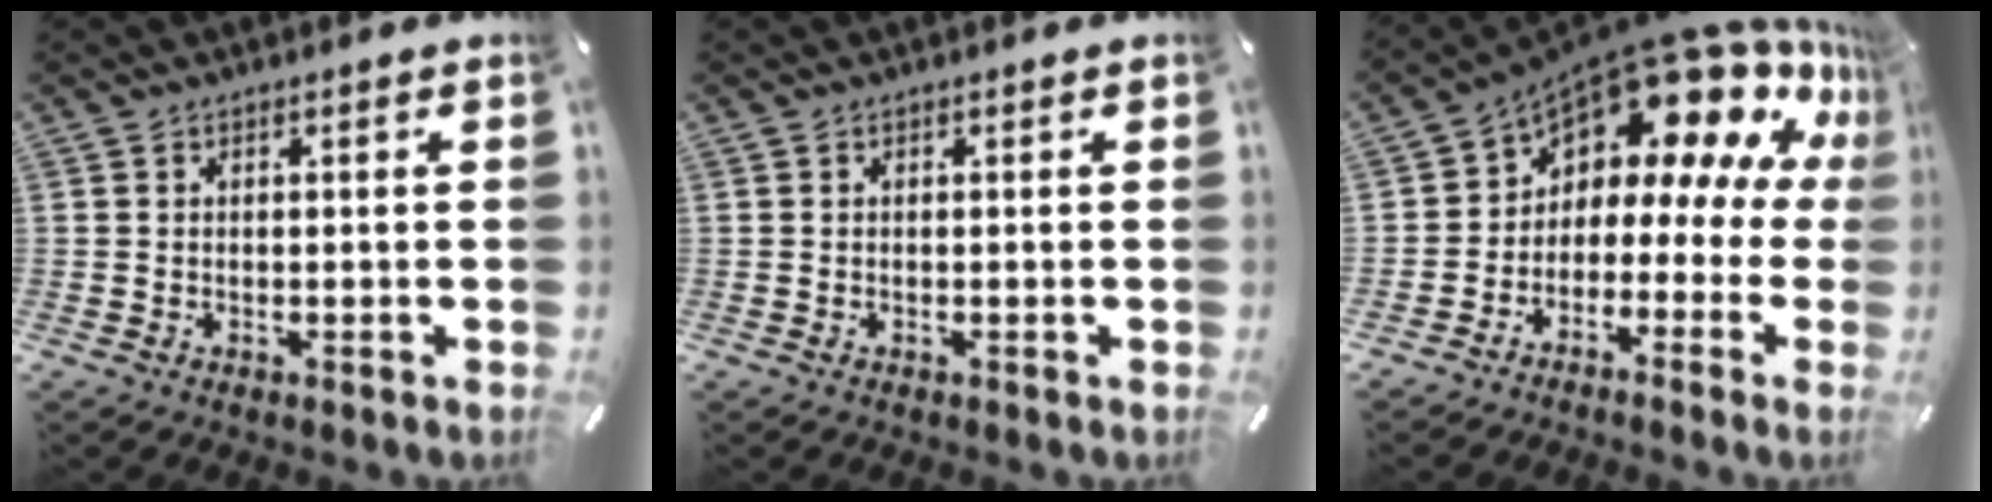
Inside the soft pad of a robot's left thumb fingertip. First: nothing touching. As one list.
[{"total": 0.0}, {"total": 13.3, "force": [9.5, 6.1, 7.1], "torque": [-0.111, -0.094, 0.156]}]